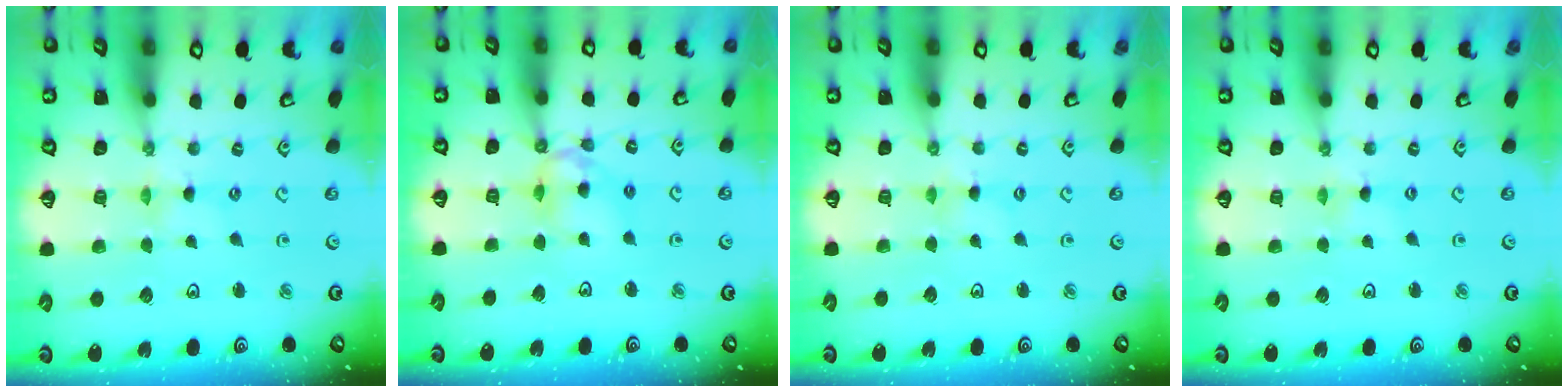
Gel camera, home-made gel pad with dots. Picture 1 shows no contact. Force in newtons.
{"total": 10.5, "press": 10.5, "slide": 1.0}
{"total": 0.9, "press": 0.9, "slide": 0.2}
{"total": 0.0}